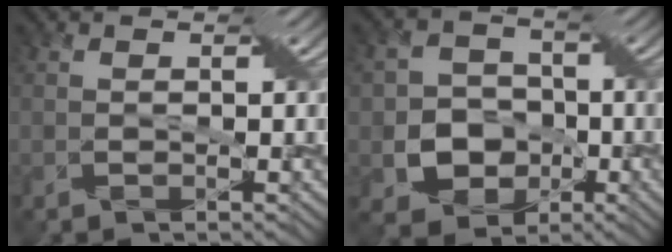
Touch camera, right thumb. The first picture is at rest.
{"total": 7.9, "force": [-2.1, 6.8, 3.5], "torque": [-0.088, -0.015, -0.058]}